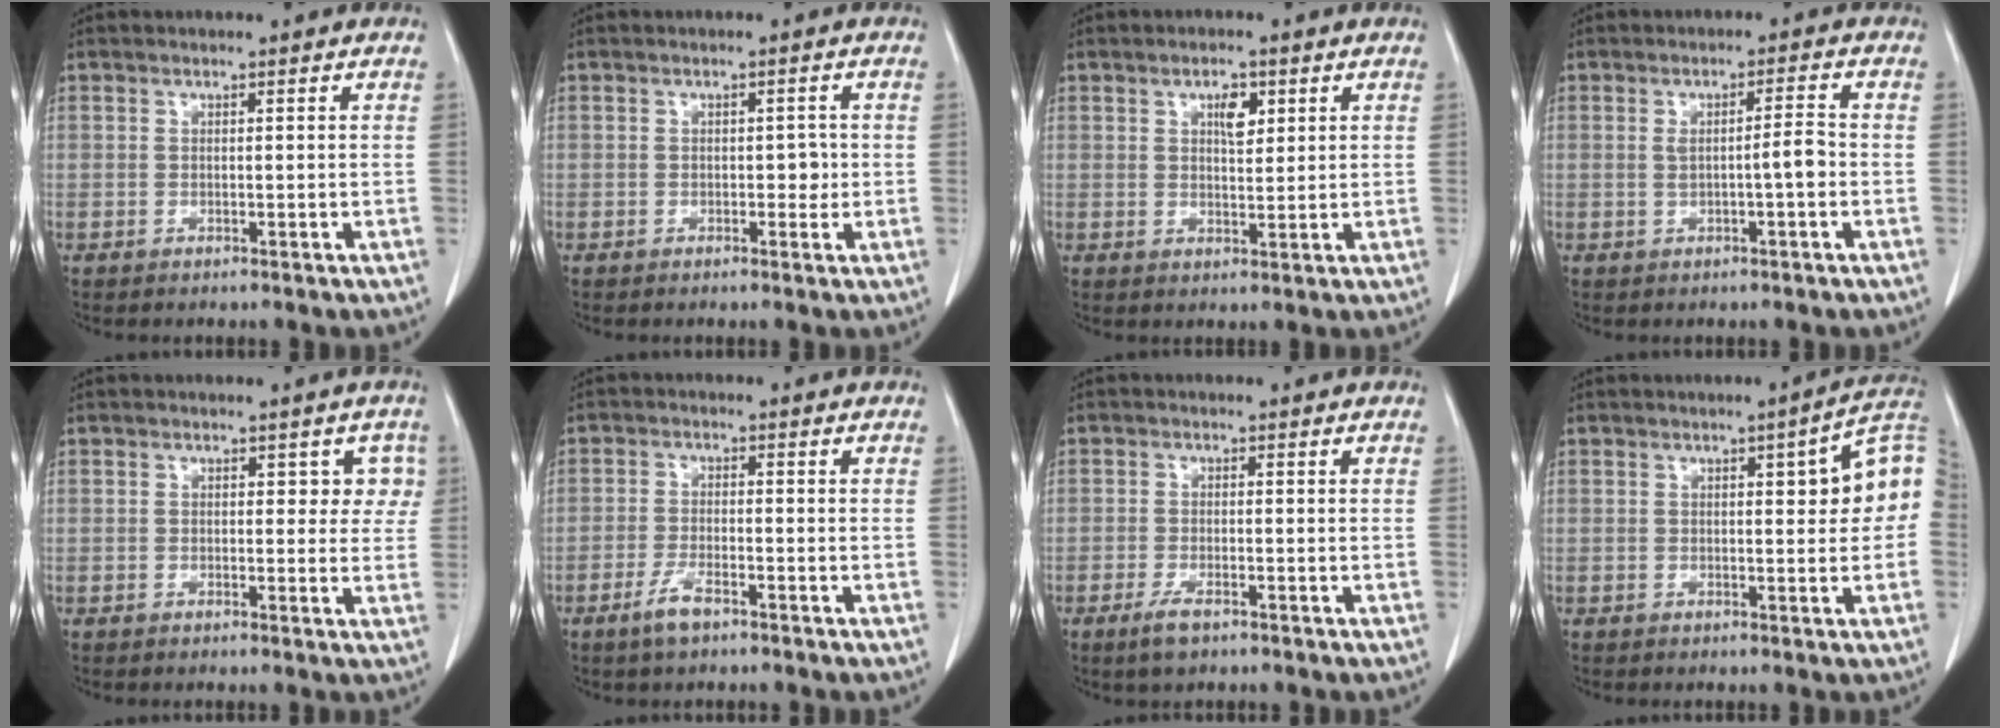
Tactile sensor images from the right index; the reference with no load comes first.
{"total": 1.8, "force": [-0.2, 1.1, 1.4], "torque": [-0.013, 0.004, -0.002]}
{"total": 3.4, "force": [1.5, 1.4, 2.7], "torque": [-0.045, -0.001, 0.026]}
{"total": 3.4, "force": [-0.5, 0.3, 3.3], "torque": [-0.057, 0.004, -0.005]}
{"total": 3.5, "force": [1.1, 2.3, 2.3], "torque": [-0.003, 0.011, 0.008]}
{"total": 3.7, "force": [-2.5, 0.8, 2.6], "torque": [-0.058, -0.002, -0.047]}
{"total": 3.1, "force": [-2.0, 0.8, 2.2], "torque": [-0.048, -0.004, -0.035]}
{"total": 7.9, "force": [1.1, 1.7, 7.7], "torque": [-0.095, 0.022, 0.009]}